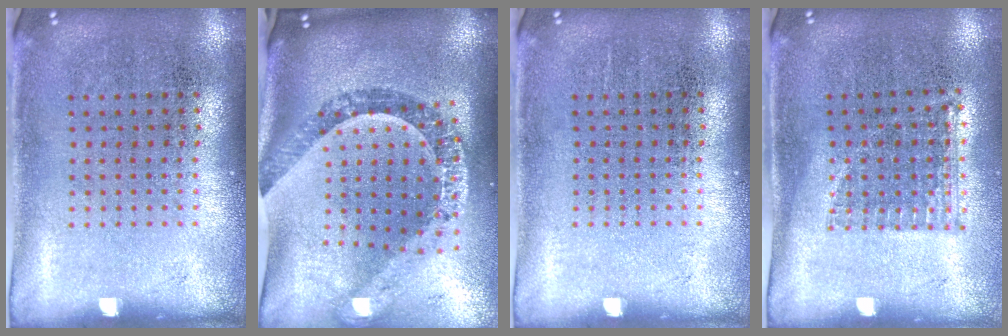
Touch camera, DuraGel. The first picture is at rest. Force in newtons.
{"total": 2.2, "press": 1.8, "slide": 1.3}
{"total": 0.0}
{"total": 1.0, "press": 0.9, "slide": 0.5}